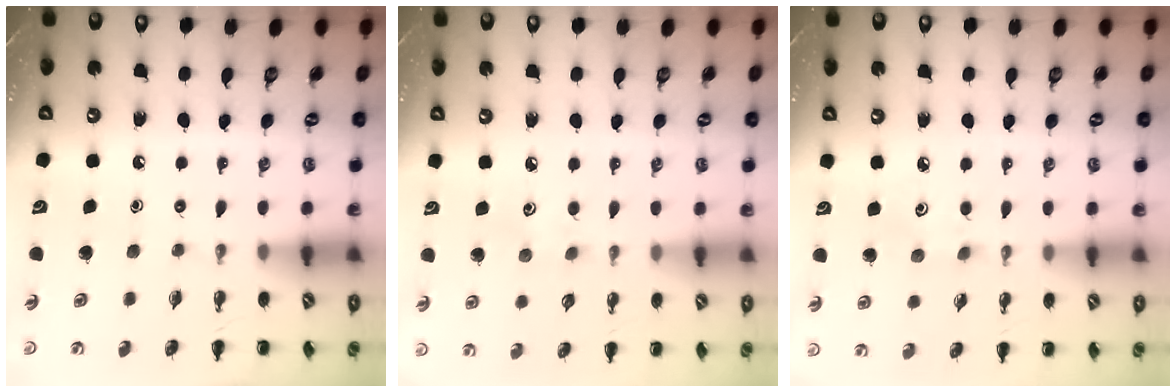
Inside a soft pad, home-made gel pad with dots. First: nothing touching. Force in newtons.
{"total": 2.8, "press": 2.6, "slide": 0.8}
{"total": 3.5, "press": 3.4, "slide": 0.8}